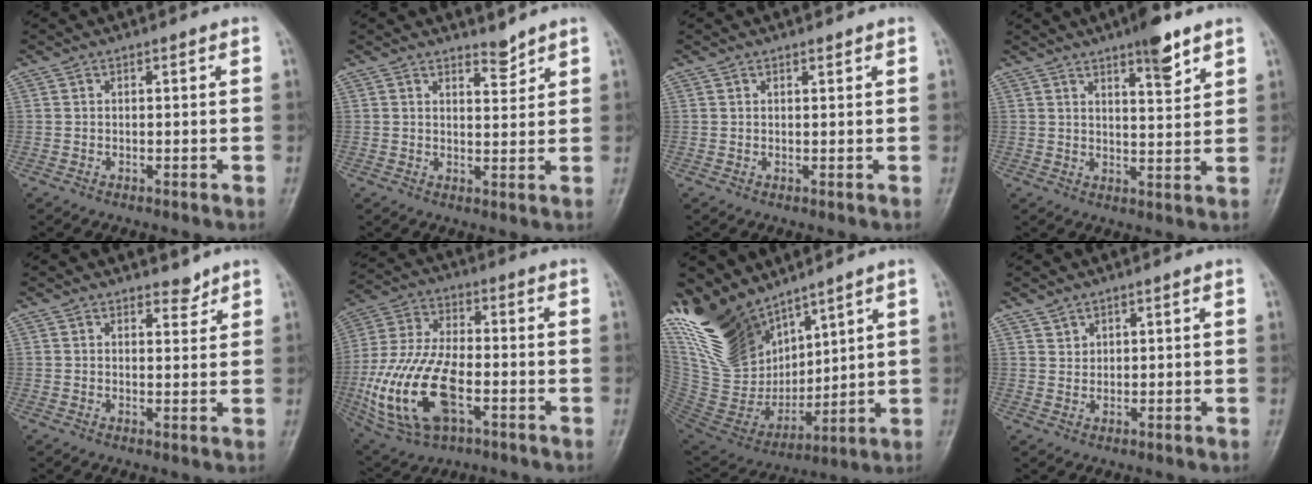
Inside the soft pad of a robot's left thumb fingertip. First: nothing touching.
{"total": 2.7, "force": [2.5, 0.7, 0.5], "torque": [0.005, -0.025, 0.042]}
{"total": 0.8, "force": [0.8, 0.3, 0.2], "torque": [-0.001, -0.006, 0.012]}
{"total": 7.1, "force": [4.8, 1.7, 5.0], "torque": [-0.061, -0.031, 0.071]}
{"total": 2.6, "force": [2.3, 1.2, 0.6], "torque": [0.010, -0.018, 0.032]}
{"total": 19.7, "force": [-5.3, 10.4, 15.9], "torque": [-0.333, 0.010, -0.089]}
{"total": 21.3, "force": [15.1, 10.2, 11.1], "torque": [-0.186, -0.069, 0.306]}
{"total": 1.7, "force": [1.4, 1.0, 0.0], "torque": [0.017, -0.009, 0.024]}